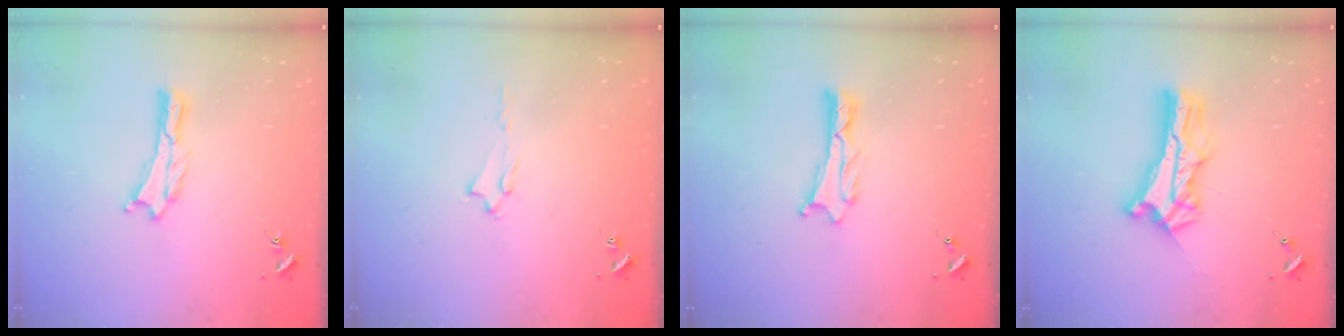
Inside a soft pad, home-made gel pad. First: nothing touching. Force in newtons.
{"total": 1.6, "press": 1.6, "slide": 0.2}
{"total": 1.2, "press": 1.2, "slide": 0.0}
{"total": 9.3, "press": 9.3, "slide": 0.7}